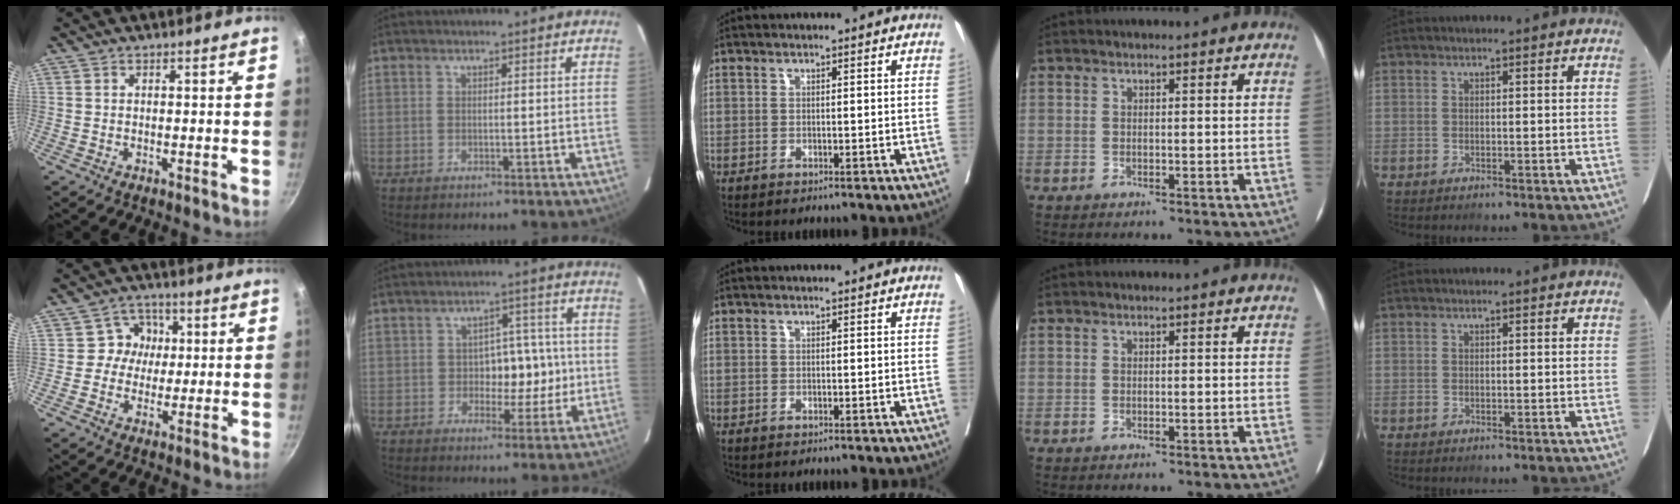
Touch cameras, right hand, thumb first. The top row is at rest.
{"thumb": {"total": 6.2, "force": [0.4, 5.9, 2.1], "torque": [0.013, 0.014, -0.004]}, "index": {"total": 6.6, "force": [-0.7, 4.2, 5.1], "torque": [-0.061, 0.024, -0.005]}}